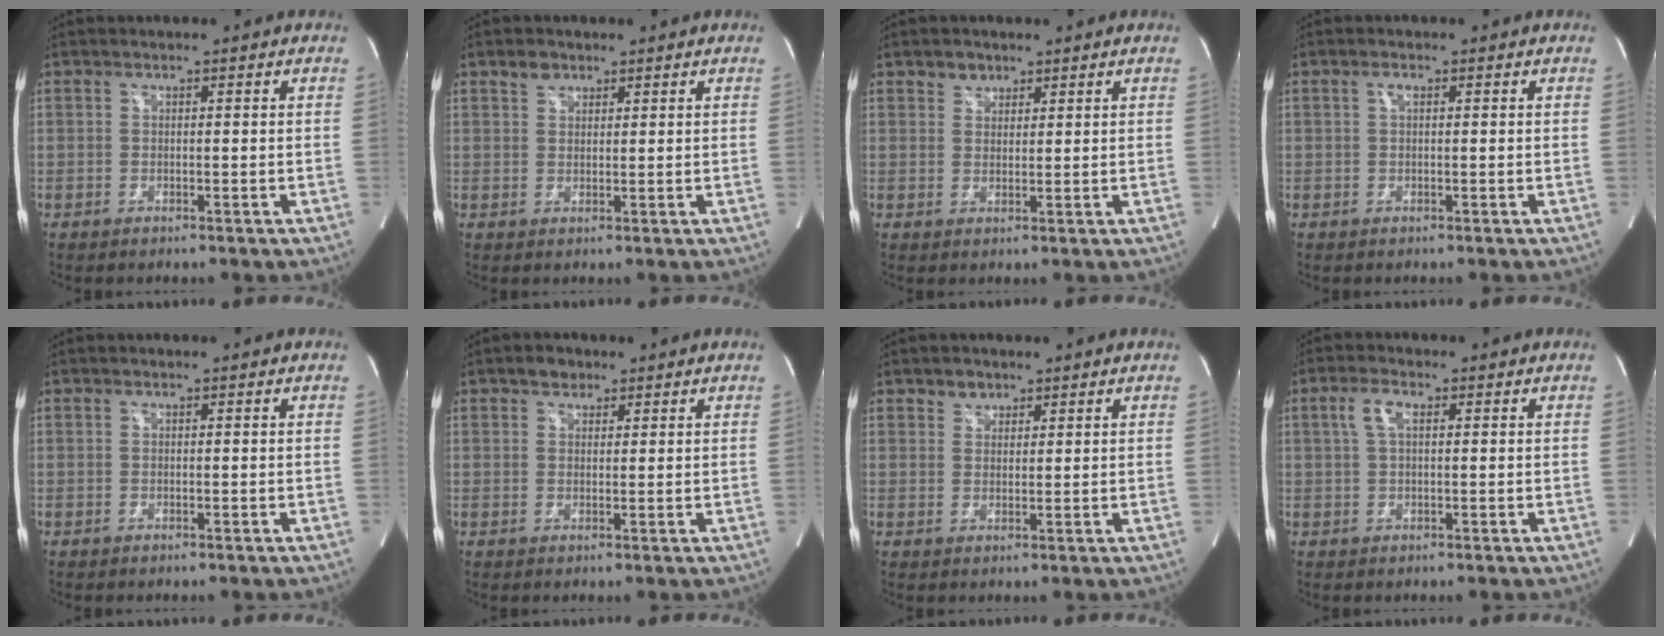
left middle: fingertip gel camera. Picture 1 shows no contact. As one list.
[{"total": 2.1, "force": [1.5, 1.4, 0.5], "torque": [-0.010, 0.005, 0.027]}, {"total": 2.3, "force": [1.6, 1.6, 0.2], "torque": [0.000, 0.003, 0.025]}, {"total": 0.9, "force": [0.3, 0.3, 0.8], "torque": [-0.014, 0.003, 0.003]}, {"total": 0.0}, {"total": 2.2, "force": [1.5, 1.6, 0.6], "torque": [-0.010, 0.006, 0.022]}, {"total": 2.1, "force": [1.5, 1.4, 0.2], "torque": [0.000, 0.002, 0.024]}, {"total": 3.1, "force": [1.0, 1.2, 2.7], "torque": [-0.061, 0.013, 0.022]}]